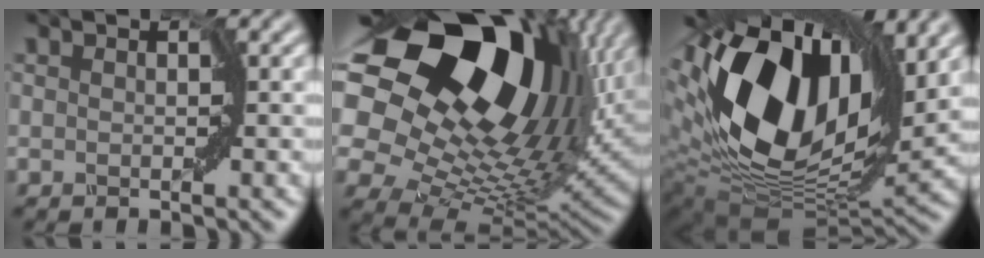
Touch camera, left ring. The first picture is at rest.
{"total": 18.8, "force": [7.7, 11.7, 12.5], "torque": [-0.253, 0.008, 0.156]}
{"total": 15.9, "force": [5.3, 9.3, 11.8], "torque": [-0.258, 0.013, 0.095]}